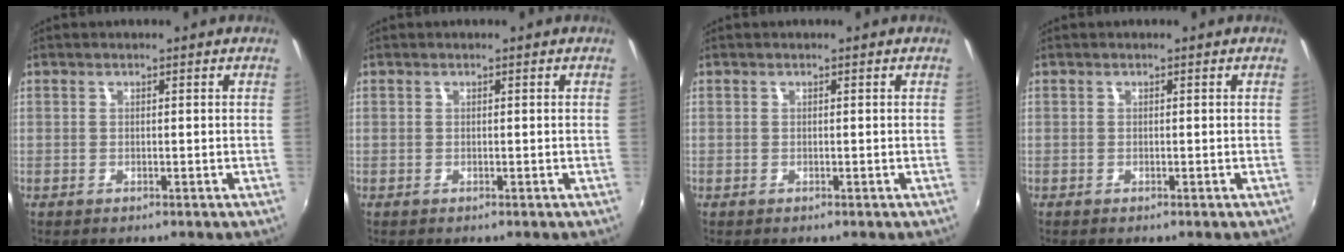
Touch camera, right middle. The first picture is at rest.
{"total": 0.0}
{"total": 0.0}
{"total": 0.0}